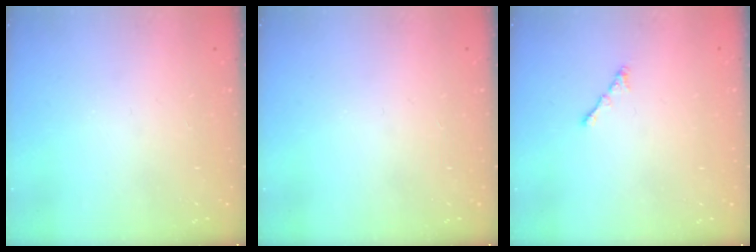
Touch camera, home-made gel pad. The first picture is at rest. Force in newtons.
{"total": 0.0}
{"total": 0.0}